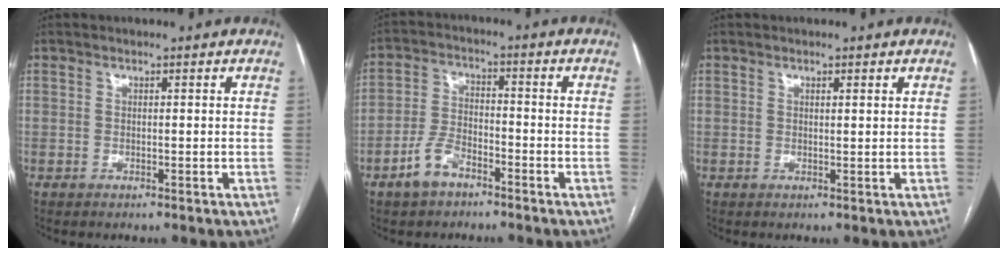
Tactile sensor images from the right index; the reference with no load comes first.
{"total": 6.0, "force": [-3.9, 2.9, 3.5], "torque": [-0.082, 0.008, -0.072]}
{"total": 0.7, "force": [0.5, 0.0, 0.5], "torque": [-0.008, 0.000, 0.007]}